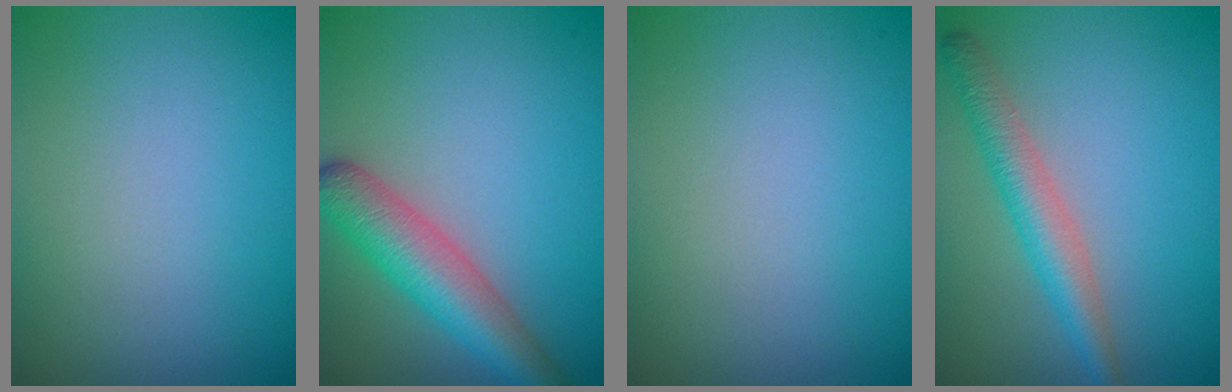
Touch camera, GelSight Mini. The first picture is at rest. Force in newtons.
{"total": 5.4, "press": 5.4, "slide": 0.2}
{"total": 0.0}
{"total": 3.6, "press": 3.5, "slide": 0.3}